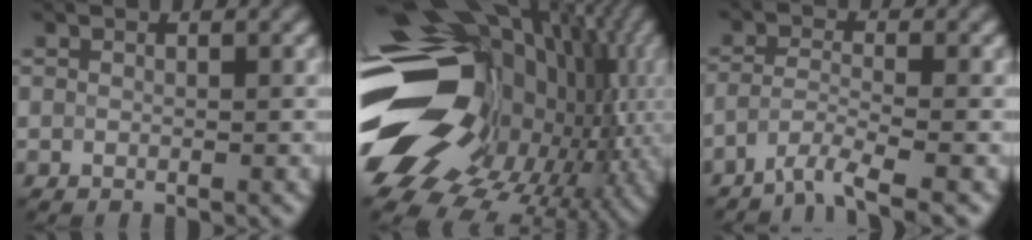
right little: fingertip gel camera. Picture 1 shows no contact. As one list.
[{"total": 21.1, "force": [-1.9, 15.3, 14.4], "torque": [-0.267, -0.002, -0.025]}, {"total": 3.5, "force": [-3.1, 0.2, 1.7], "torque": [-0.030, -0.001, -0.065]}]